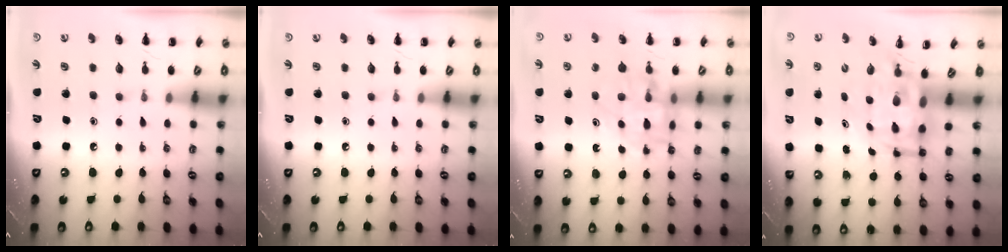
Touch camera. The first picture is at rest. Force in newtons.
{"total": 0.0}
{"total": 12.5, "press": 11.9, "slide": 3.7}
{"total": 5.8, "press": 5.6, "slide": 1.7}